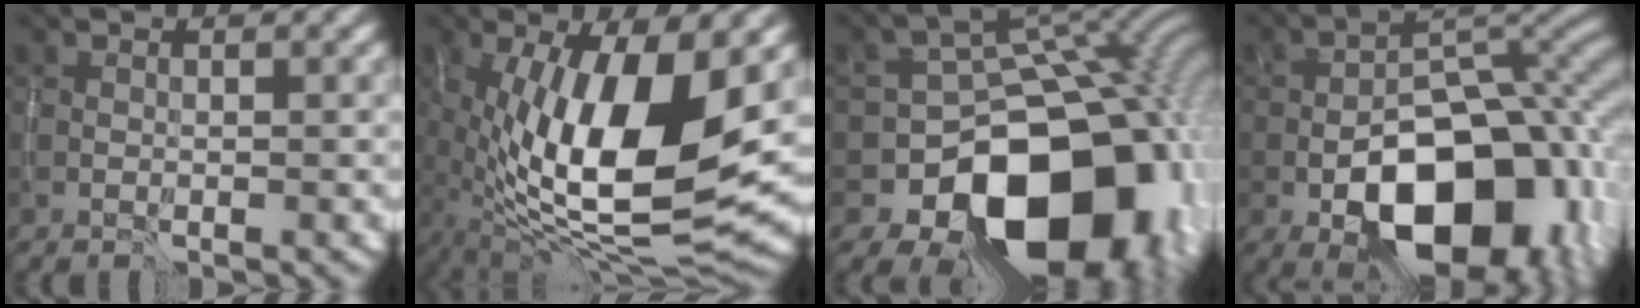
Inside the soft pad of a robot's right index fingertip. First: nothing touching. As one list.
[{"total": 13.5, "force": [0.5, 4.7, 12.6], "torque": [-0.220, -0.008, 0.006]}, {"total": 16.4, "force": [-6.1, 12.2, 9.1], "torque": [-0.085, -0.011, -0.093]}, {"total": 15.1, "force": [-5.8, 8.5, 11.0], "torque": [-0.146, -0.013, -0.089]}]